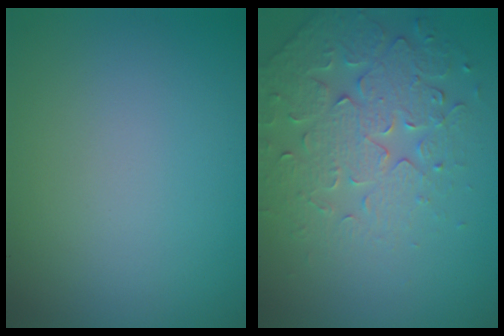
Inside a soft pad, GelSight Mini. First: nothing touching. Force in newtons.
{"total": 4.1, "press": 3.9, "slide": 1.3}